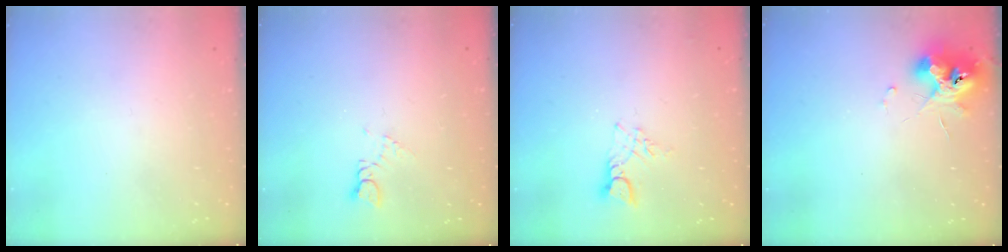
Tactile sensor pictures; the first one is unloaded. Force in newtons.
{"total": 1.7, "press": 1.6, "slide": 0.3}
{"total": 5.0, "press": 5.0, "slide": 0.3}
{"total": 12.1, "press": 12.0, "slide": 0.9}